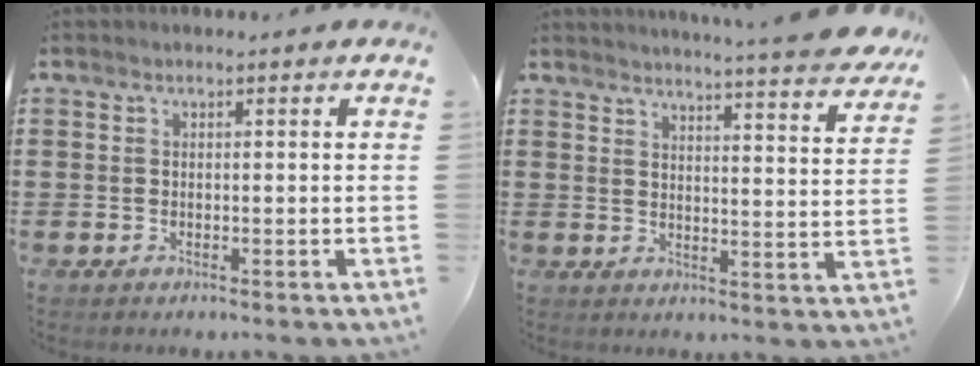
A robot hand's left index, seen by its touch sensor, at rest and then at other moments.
{"total": 5.0, "force": [4.7, -0.9, 1.5], "torque": [-0.032, -0.036, 0.076]}